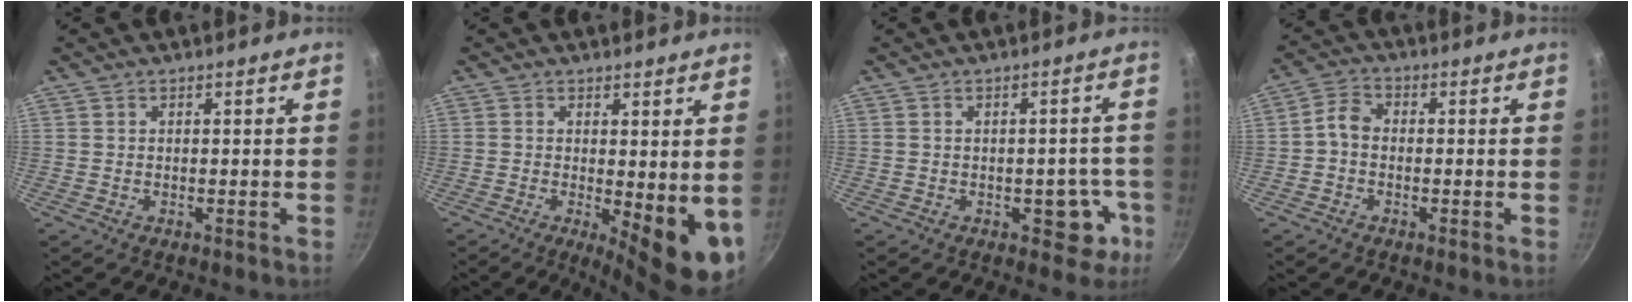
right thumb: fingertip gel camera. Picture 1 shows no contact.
{"total": 10.0, "force": [-0.8, 3.2, 9.4], "torque": [-0.110, -0.015, -0.004]}
{"total": 6.2, "force": [-2.3, 3.8, 4.3], "torque": [-0.011, 0.022, -0.025]}
{"total": 5.2, "force": [-0.7, 4.0, 3.3], "torque": [-0.056, 0.023, -0.030]}